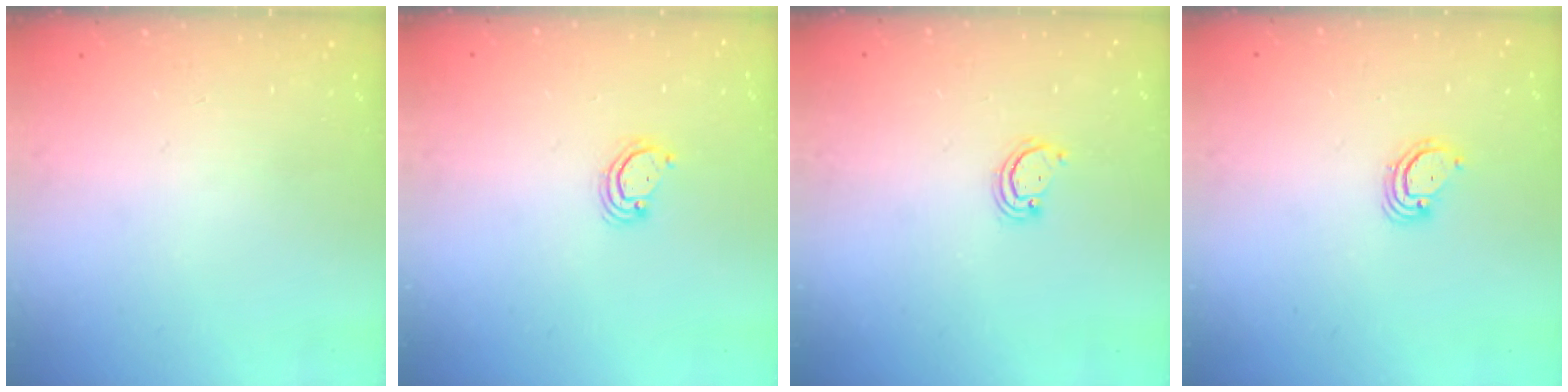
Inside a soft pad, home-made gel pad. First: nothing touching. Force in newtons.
{"total": 4.2, "press": 4.2, "slide": 0.4}
{"total": 2.6, "press": 2.6, "slide": 0.3}
{"total": 2.9, "press": 2.9, "slide": 0.2}